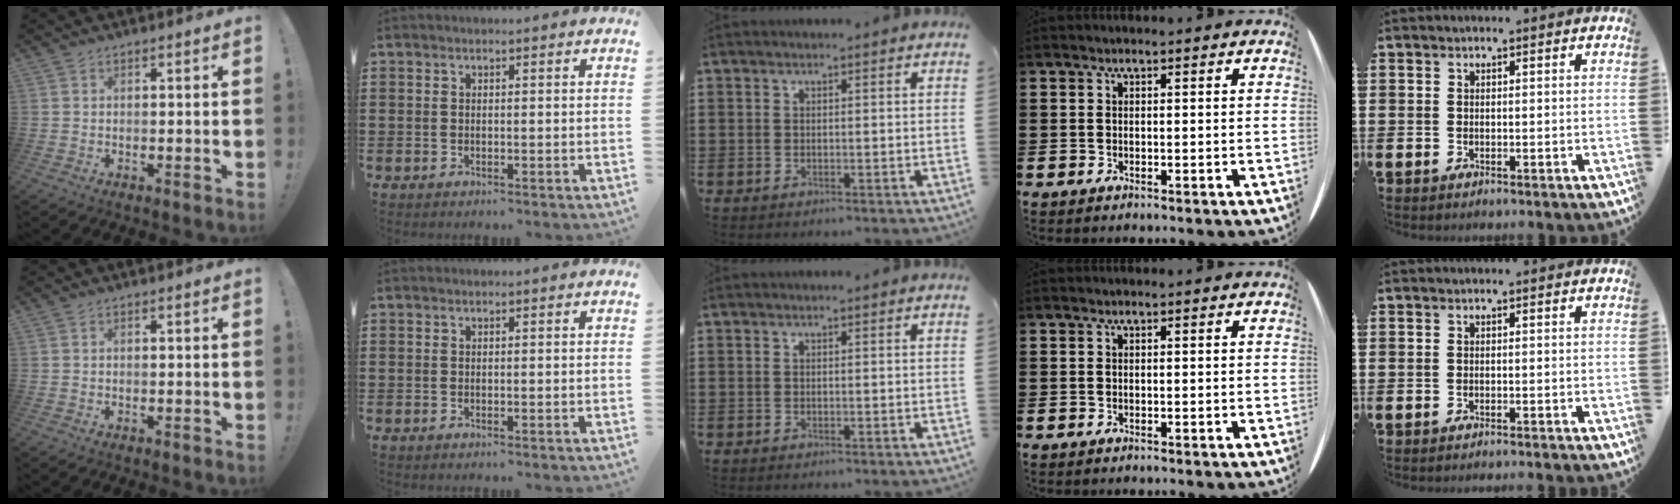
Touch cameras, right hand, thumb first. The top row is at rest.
{"little": {"total": 0.5, "force": [-0.5, -0.2, 0.0], "torque": [0.002, -0.001, -0.011]}}